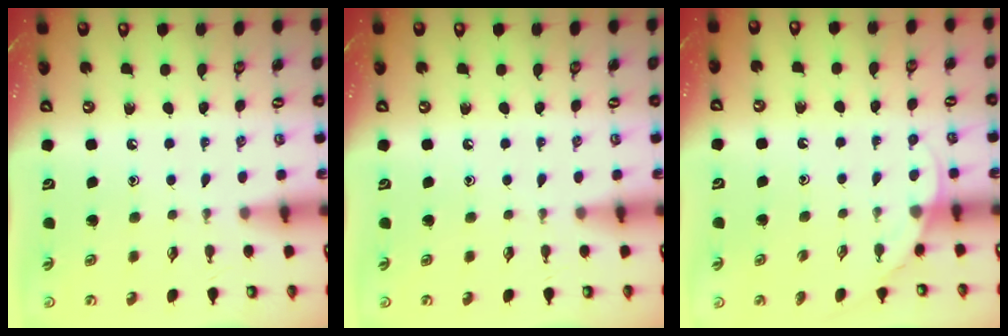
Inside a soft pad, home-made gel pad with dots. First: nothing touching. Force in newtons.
{"total": 0.0}
{"total": 4.0, "press": 4.0, "slide": 0.3}